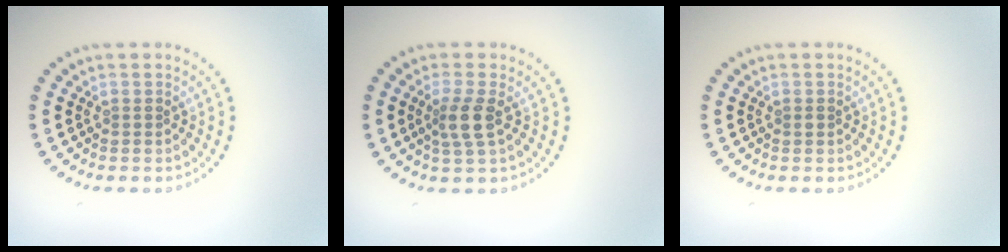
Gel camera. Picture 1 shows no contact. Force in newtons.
{"total": 2.4, "press": 2.0, "slide": 1.4}
{"total": 0.5, "press": 0.5, "slide": 0.0}